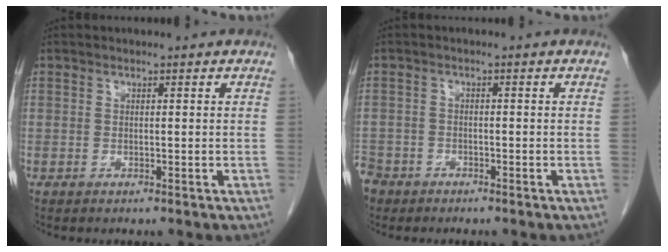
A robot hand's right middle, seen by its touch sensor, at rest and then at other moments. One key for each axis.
{"total": 5.3, "fx": -4.0, "fy": 3.5, "fz": 0.6, "tx": -0.025, "ty": -0.001, "tz": -0.079}